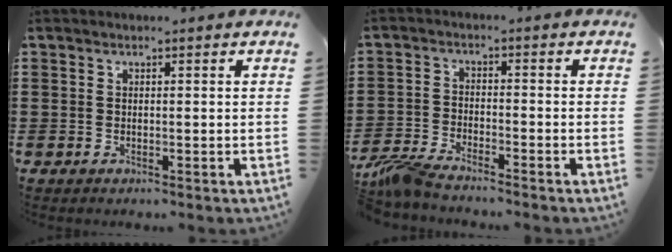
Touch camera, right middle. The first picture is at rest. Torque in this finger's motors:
{"motor_torque": [2.14, 0.00, 0.09, 0.12]}